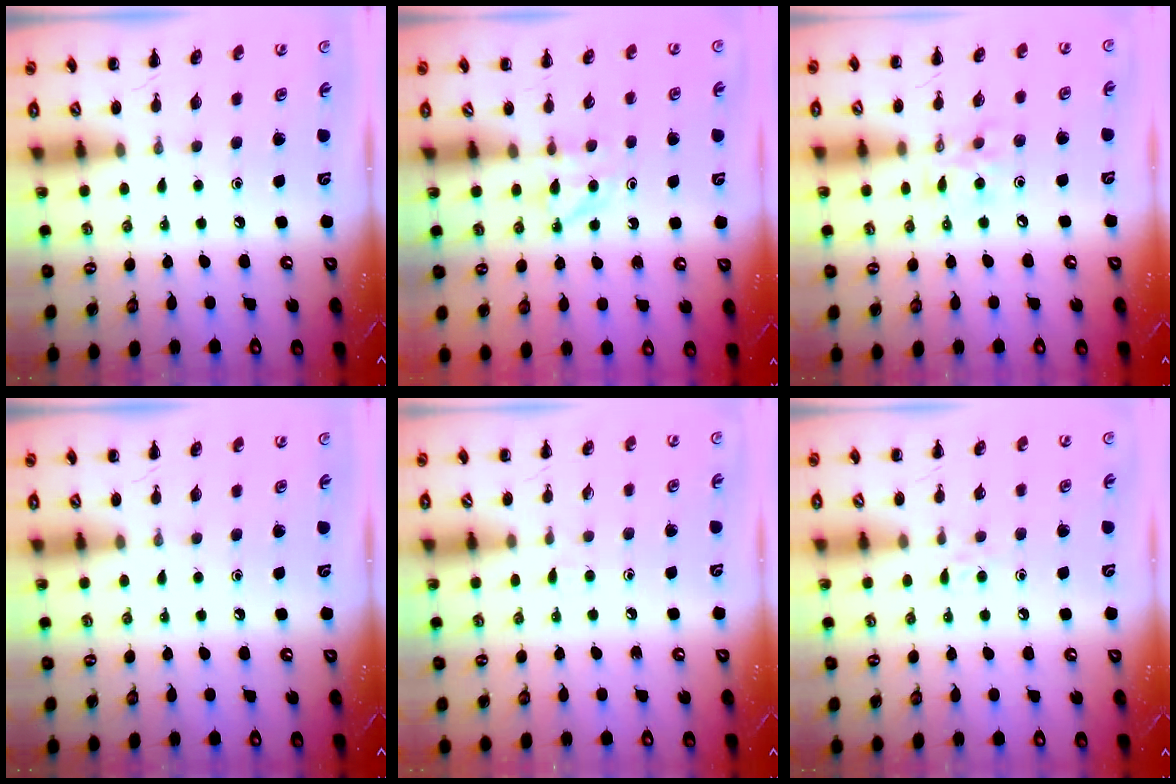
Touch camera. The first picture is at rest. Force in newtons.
{"total": 4.9, "press": 4.6, "slide": 1.6}
{"total": 8.5, "press": 8.5, "slide": 0.8}
{"total": 0.0}
{"total": 3.9, "press": 3.6, "slide": 1.5}
{"total": 4.6, "press": 4.3, "slide": 1.7}